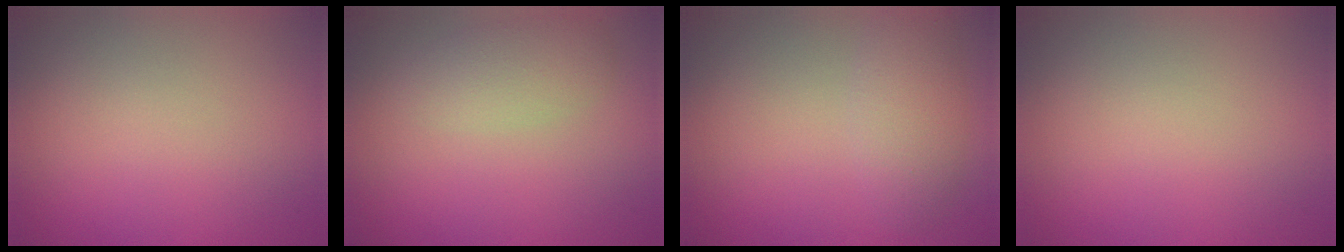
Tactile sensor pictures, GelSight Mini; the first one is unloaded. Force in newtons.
{"total": 2.3, "press": 2.3, "slide": 0.1}
{"total": 2.9, "press": 2.9, "slide": 0.1}
{"total": 0.0}